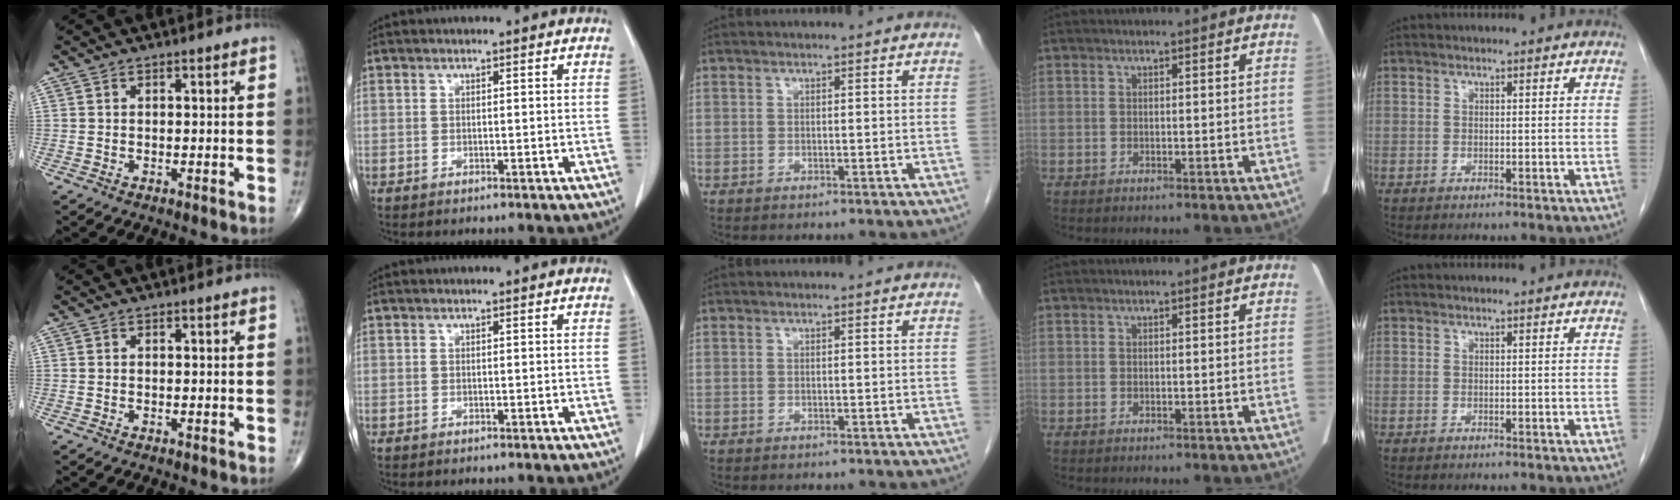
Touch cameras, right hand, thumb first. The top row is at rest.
{}